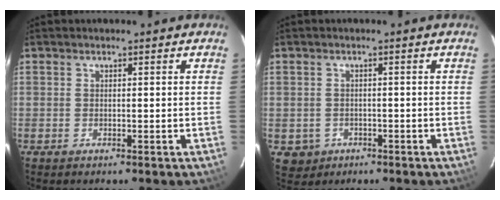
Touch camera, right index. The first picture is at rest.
{"total": 3.9, "force": [-1.2, 3.7, 0.6], "torque": [-0.022, 0.004, -0.008]}